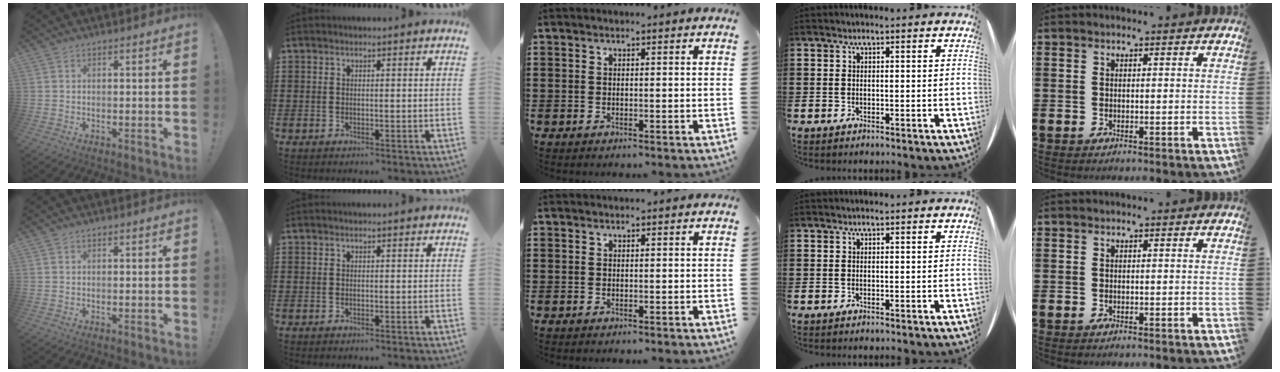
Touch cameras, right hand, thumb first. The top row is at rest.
{}